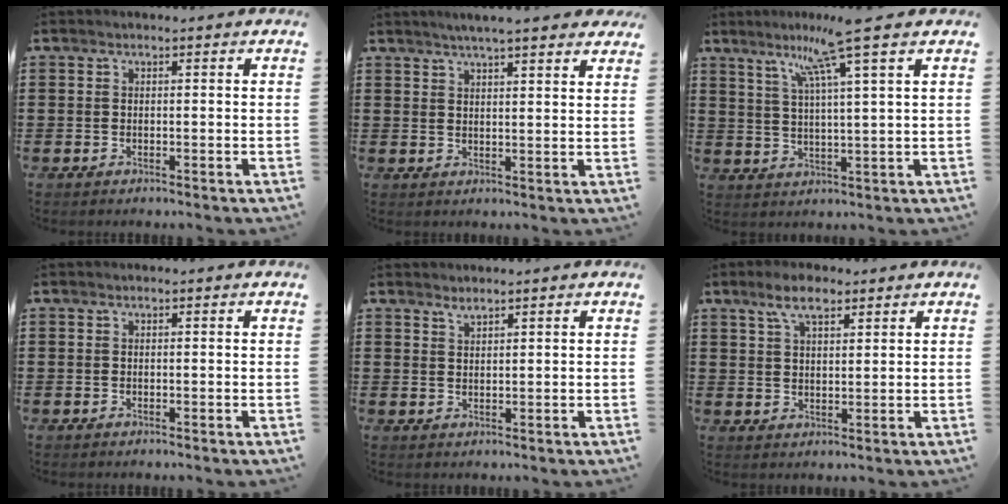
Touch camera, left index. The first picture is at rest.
{"total": 3.8, "force": [3.4, -0.2, 1.7], "torque": [-0.042, -0.004, 0.060]}
{"total": 8.5, "force": [5.7, -0.6, 6.3], "torque": [-0.130, -0.009, 0.094]}
{"total": 0.0}
{"total": 1.2, "force": [1.2, 0.1, 0.4], "torque": [-0.010, 0.001, 0.023]}
{"total": 5.3, "force": [3.5, 2.0, 3.5], "torque": [-0.069, 0.005, 0.061]}